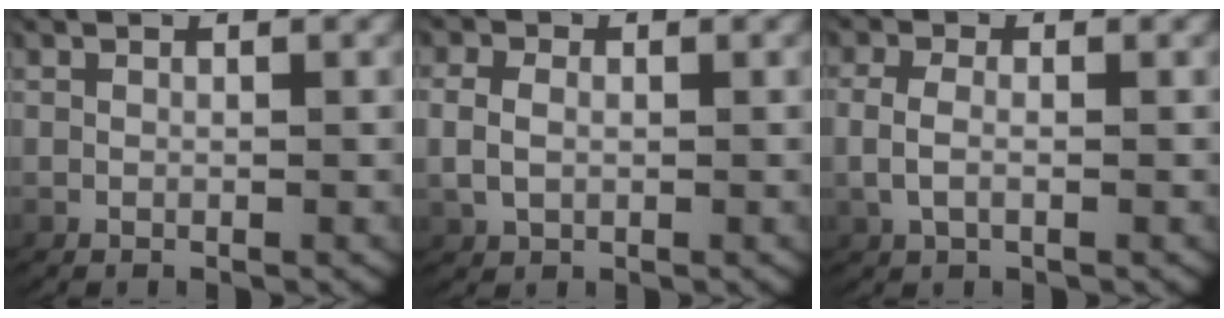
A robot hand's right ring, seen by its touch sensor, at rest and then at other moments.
{"total": 2.5, "force": [0.3, 2.0, 1.4], "torque": [-0.040, 0.000, 0.011]}
{"total": 2.5, "force": [0.0, 1.5, 2.0], "torque": [-0.053, -0.003, 0.004]}